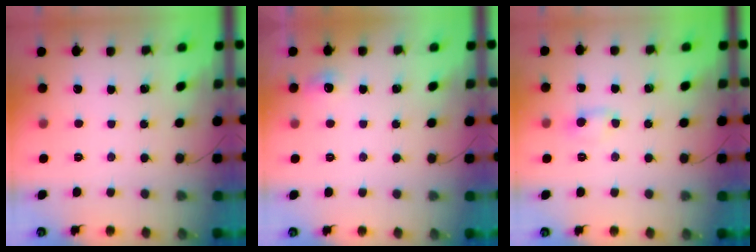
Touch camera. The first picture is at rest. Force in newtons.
{"total": 12.3, "press": 5.1, "slide": 11.2}
{"total": 2.5, "press": 2.4, "slide": 0.8}